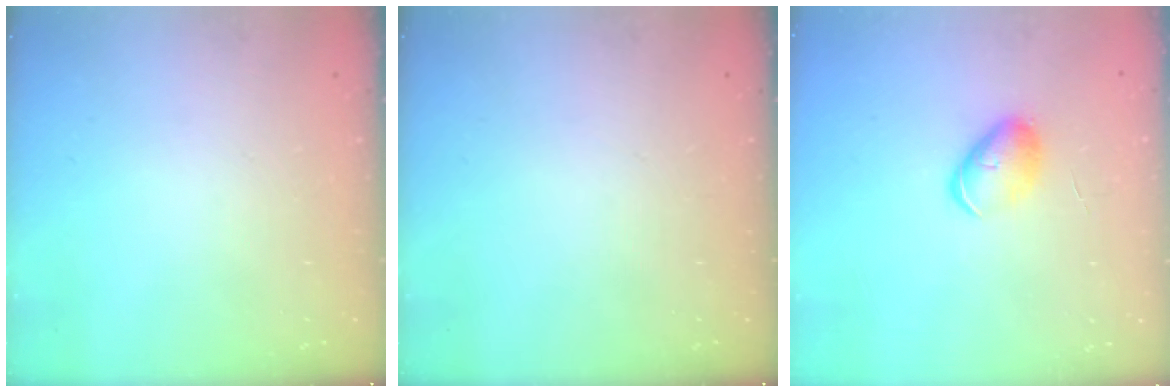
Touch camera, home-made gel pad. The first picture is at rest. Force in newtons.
{"total": 0.0}
{"total": 7.6, "press": 7.6, "slide": 0.6}